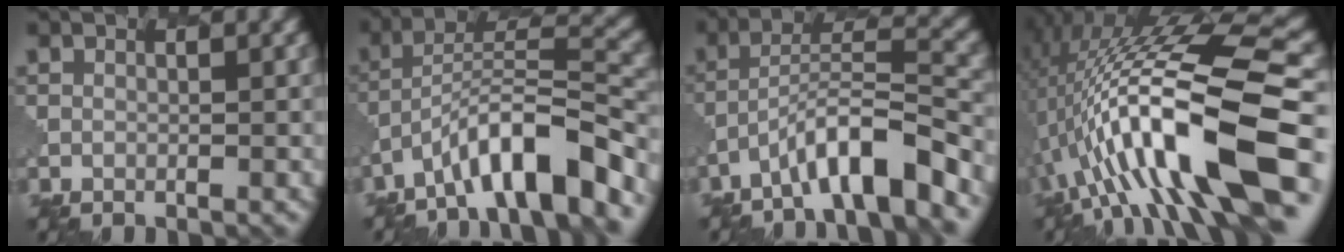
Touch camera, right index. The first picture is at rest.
{"total": 8.8, "force": [-5.9, 2.0, 6.2], "torque": [-0.097, 0.017, -0.103]}
{"total": 6.9, "force": [-4.7, 1.2, 4.9], "torque": [-0.083, 0.015, -0.082]}
{"total": 14.2, "force": [-3.0, 4.0, 13.3], "torque": [-0.223, 0.024, -0.045]}